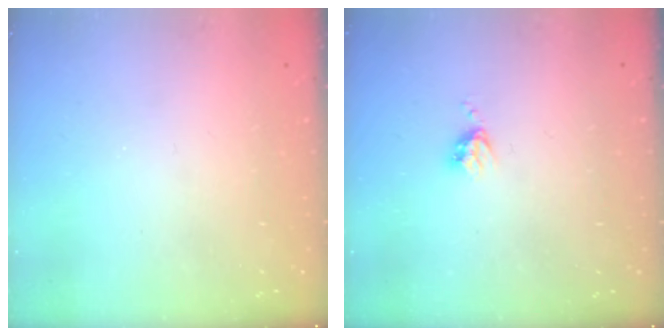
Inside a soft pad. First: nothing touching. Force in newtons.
{"total": 3.6, "press": 3.6, "slide": 0.4}